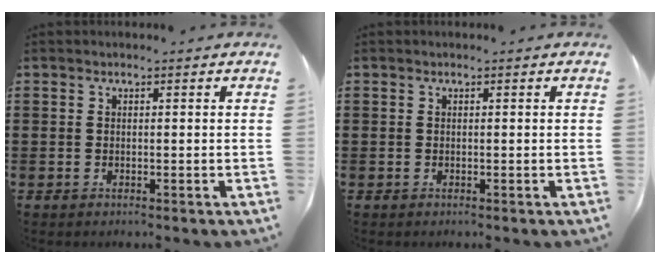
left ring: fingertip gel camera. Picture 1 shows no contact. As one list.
[{"total": 0.0}]